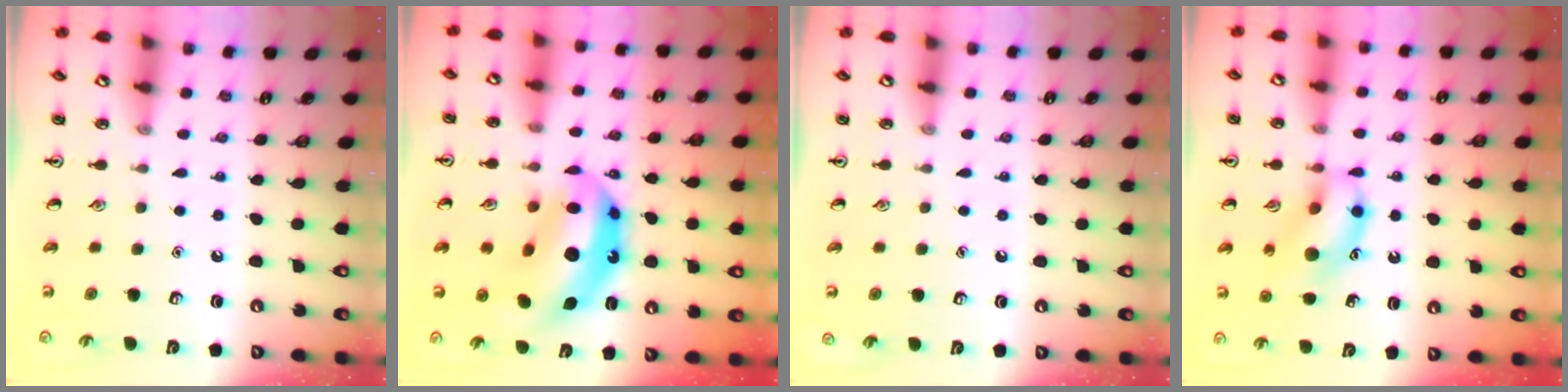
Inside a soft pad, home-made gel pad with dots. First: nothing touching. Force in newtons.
{"total": 15.4, "press": 14.6, "slide": 4.9}
{"total": 0.0}
{"total": 13.3, "press": 13.1, "slide": 2.2}